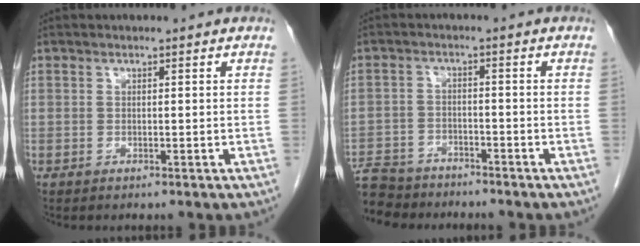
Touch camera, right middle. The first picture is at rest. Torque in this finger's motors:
{"motor_torque": [1.19, -0.95, 1.05, 0.21]}